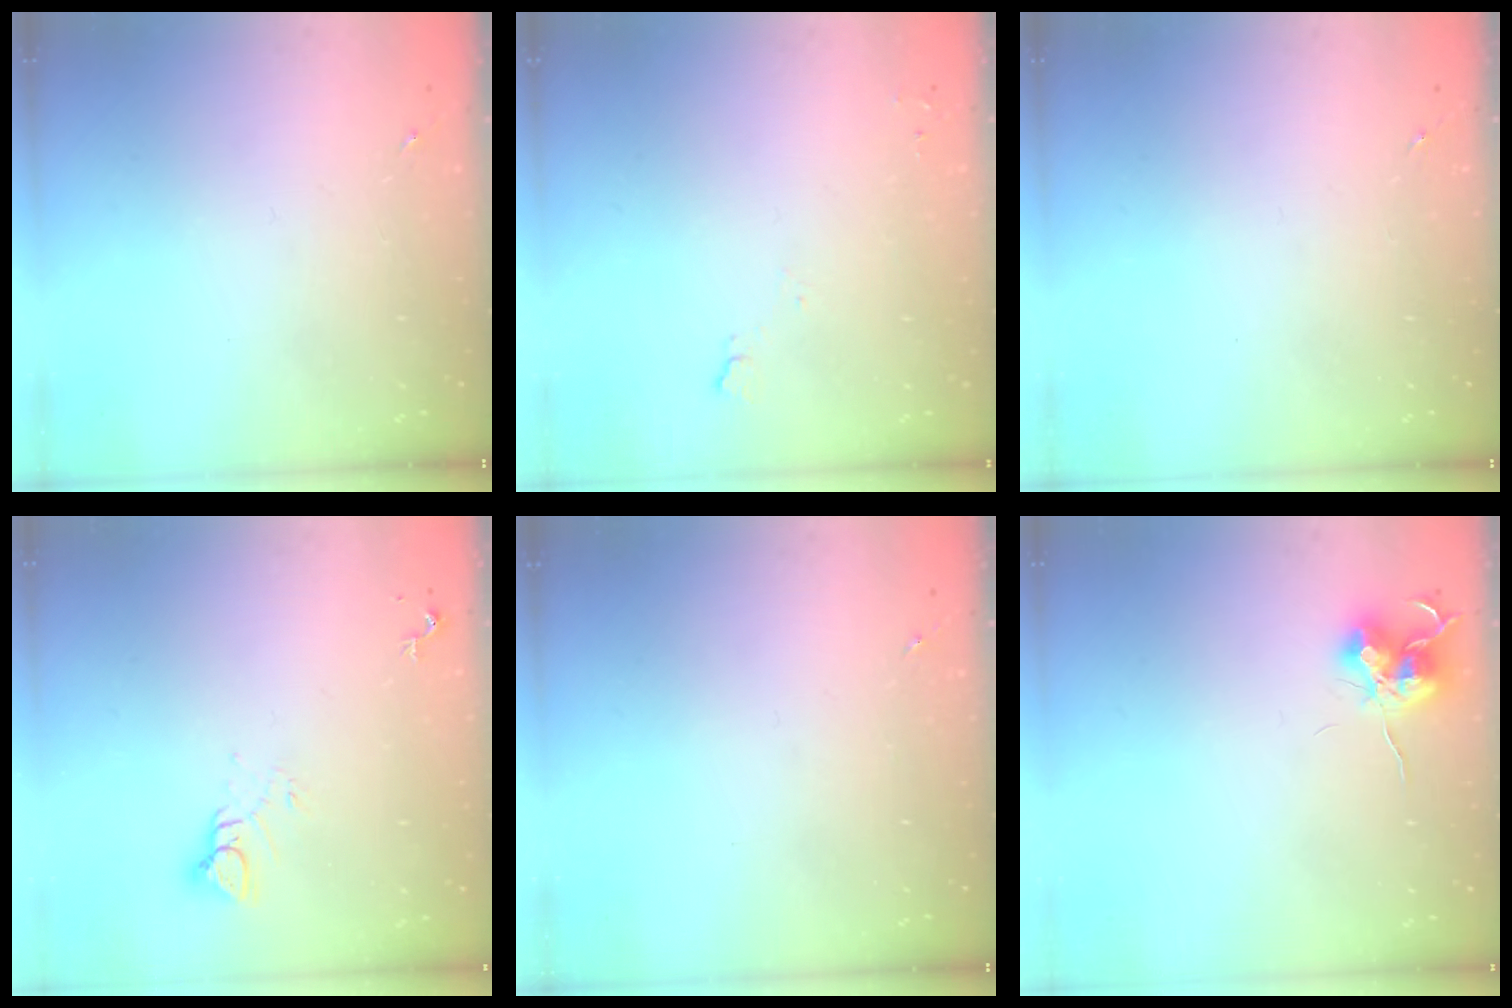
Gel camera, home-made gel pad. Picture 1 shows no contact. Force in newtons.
{"total": 5.1, "press": 5.1, "slide": 0.6}
{"total": 0.0}
{"total": 5.6, "press": 5.6, "slide": 0.4}
{"total": 0.0}
{"total": 10.9, "press": 10.8, "slide": 0.8}